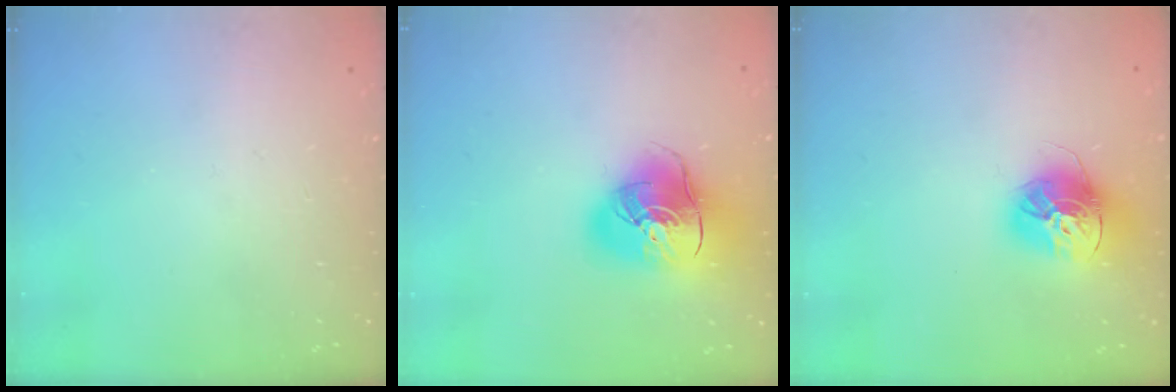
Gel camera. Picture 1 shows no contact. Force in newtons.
{"total": 17.1, "press": 16.8, "slide": 2.9}
{"total": 15.6, "press": 15.5, "slide": 1.4}